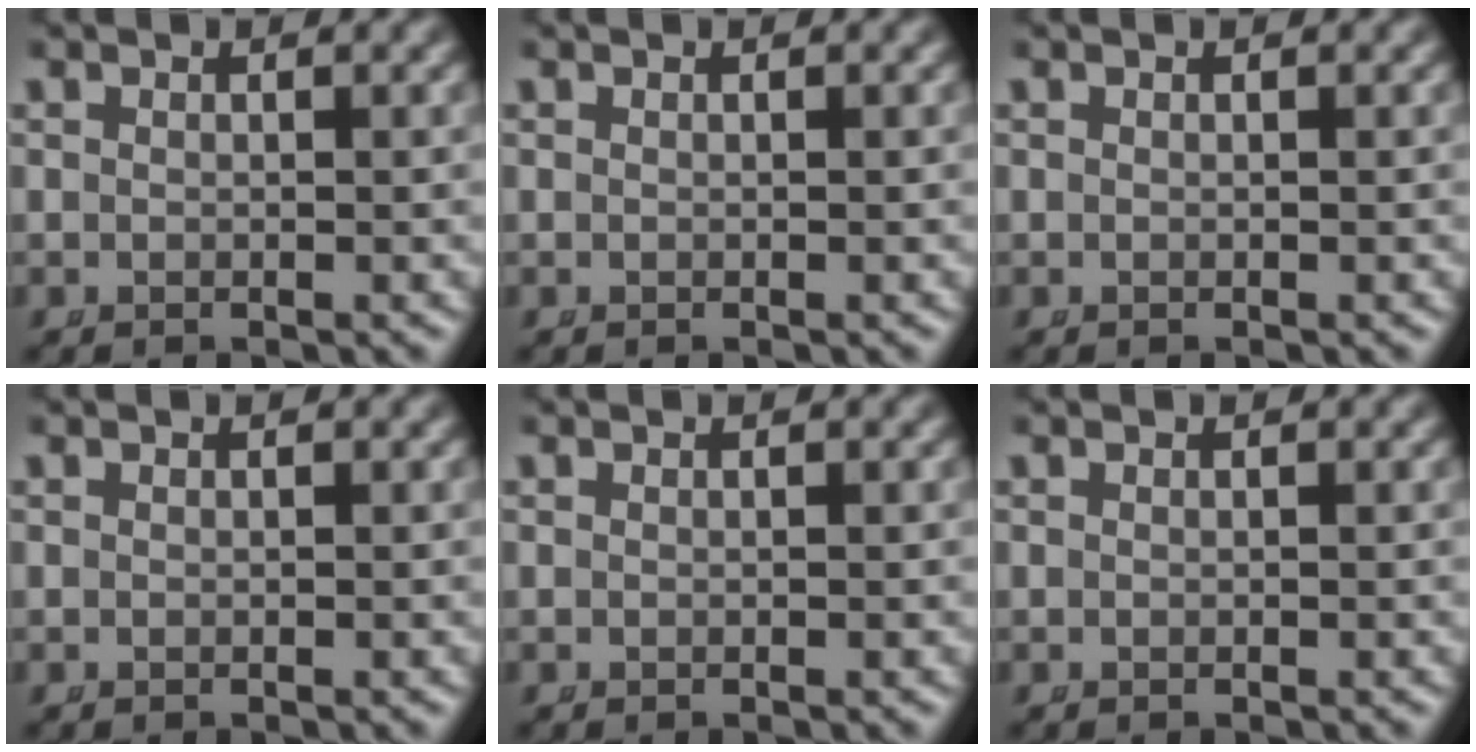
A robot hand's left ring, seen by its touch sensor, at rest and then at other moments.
{"total": 0.0}
{"total": 0.0}
{"total": 0.0}
{"total": 0.0}
{"total": 0.0}